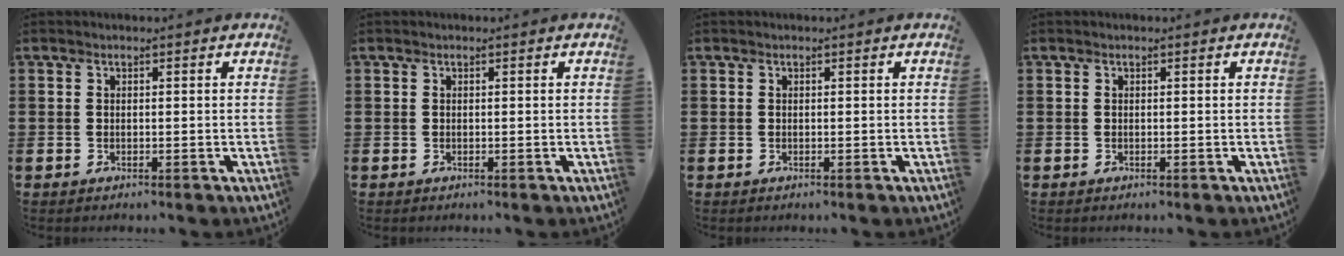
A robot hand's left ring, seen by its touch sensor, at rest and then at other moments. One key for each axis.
{"total": 0.0}
{"total": 0.0}
{"total": 0.0}